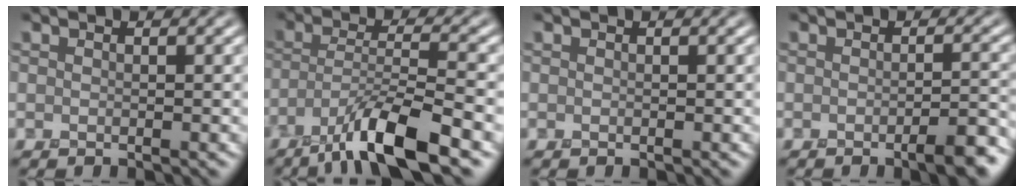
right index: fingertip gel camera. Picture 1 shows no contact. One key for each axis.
{"total": 7.9, "fx": -5.1, "fy": 1.3, "fz": 5.9, "tx": -0.104, "ty": 0.001, "tz": -0.098}
{"total": 0.0}
{"total": 3.4, "fx": -1.8, "fy": 0.7, "fz": 2.9, "tx": -0.038, "ty": 0.000, "tz": -0.031}